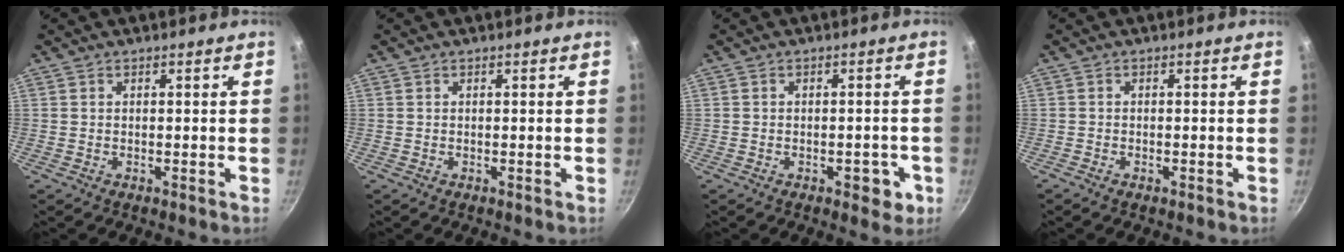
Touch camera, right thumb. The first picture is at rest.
{"total": 0.0}
{"total": 4.7, "force": [-1.8, 2.7, 3.4], "torque": [-0.016, 0.015, -0.016]}
{"total": 0.7, "force": [-0.5, 0.3, 0.3], "torque": [-0.014, 0.003, -0.013]}